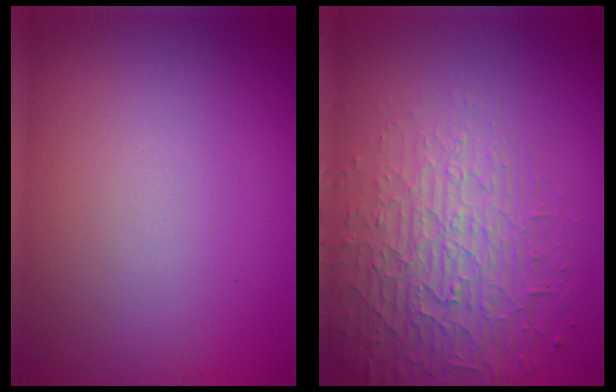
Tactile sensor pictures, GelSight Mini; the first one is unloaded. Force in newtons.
{"total": 4.6, "press": 4.1, "slide": 2.1}